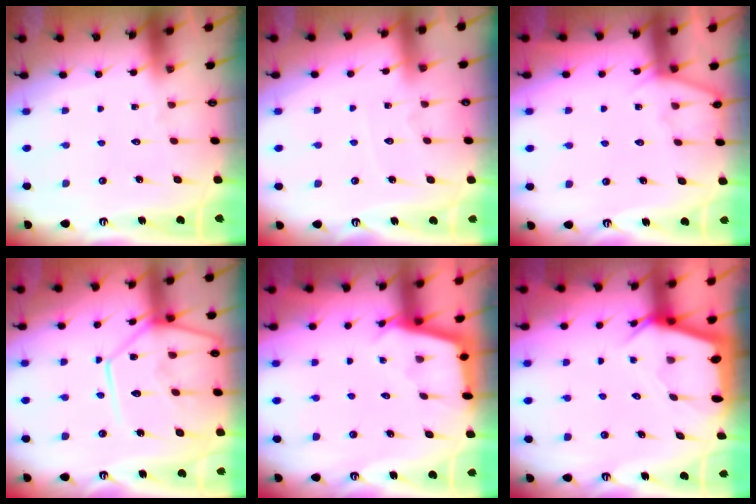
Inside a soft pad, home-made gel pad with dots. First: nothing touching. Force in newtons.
{"total": 3.6, "press": 3.5, "slide": 0.4}
{"total": 6.4, "press": 6.3, "slide": 0.8}
{"total": 15.1, "press": 15.0, "slide": 1.6}
{"total": 2.8, "press": 2.8, "slide": 0.3}
{"total": 3.5, "press": 3.5, "slide": 0.4}